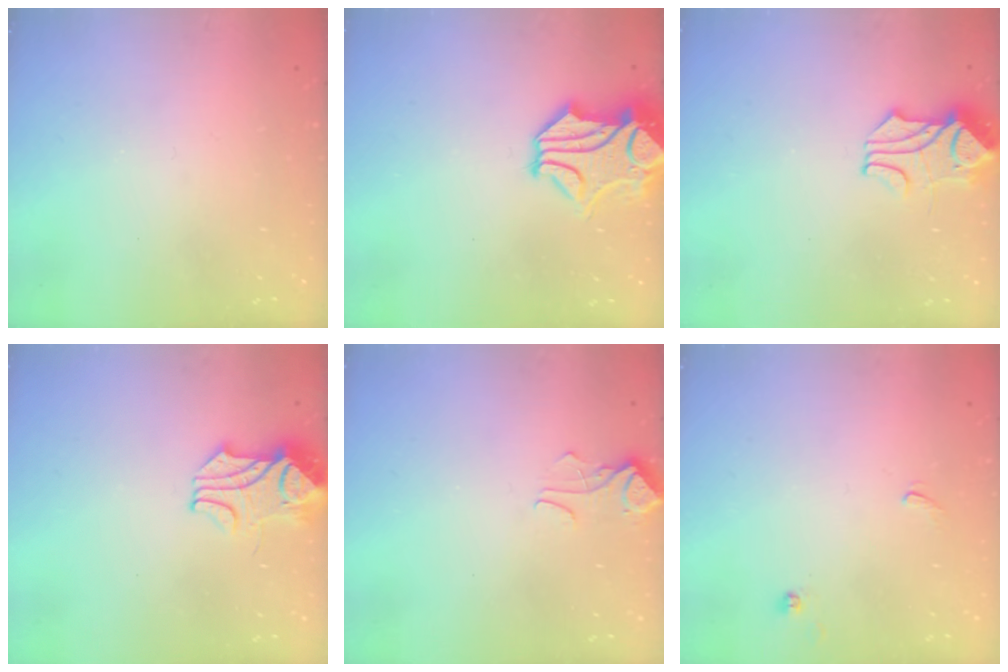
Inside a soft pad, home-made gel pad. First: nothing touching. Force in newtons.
{"total": 3.5, "press": 3.2, "slide": 1.4}
{"total": 1.7, "press": 1.3, "slide": 1.2}
{"total": 2.4, "press": 2.2, "slide": 1.0}
{"total": 2.4, "press": 2.4, "slide": 0.5}
{"total": 0.5, "press": 0.4, "slide": 0.4}